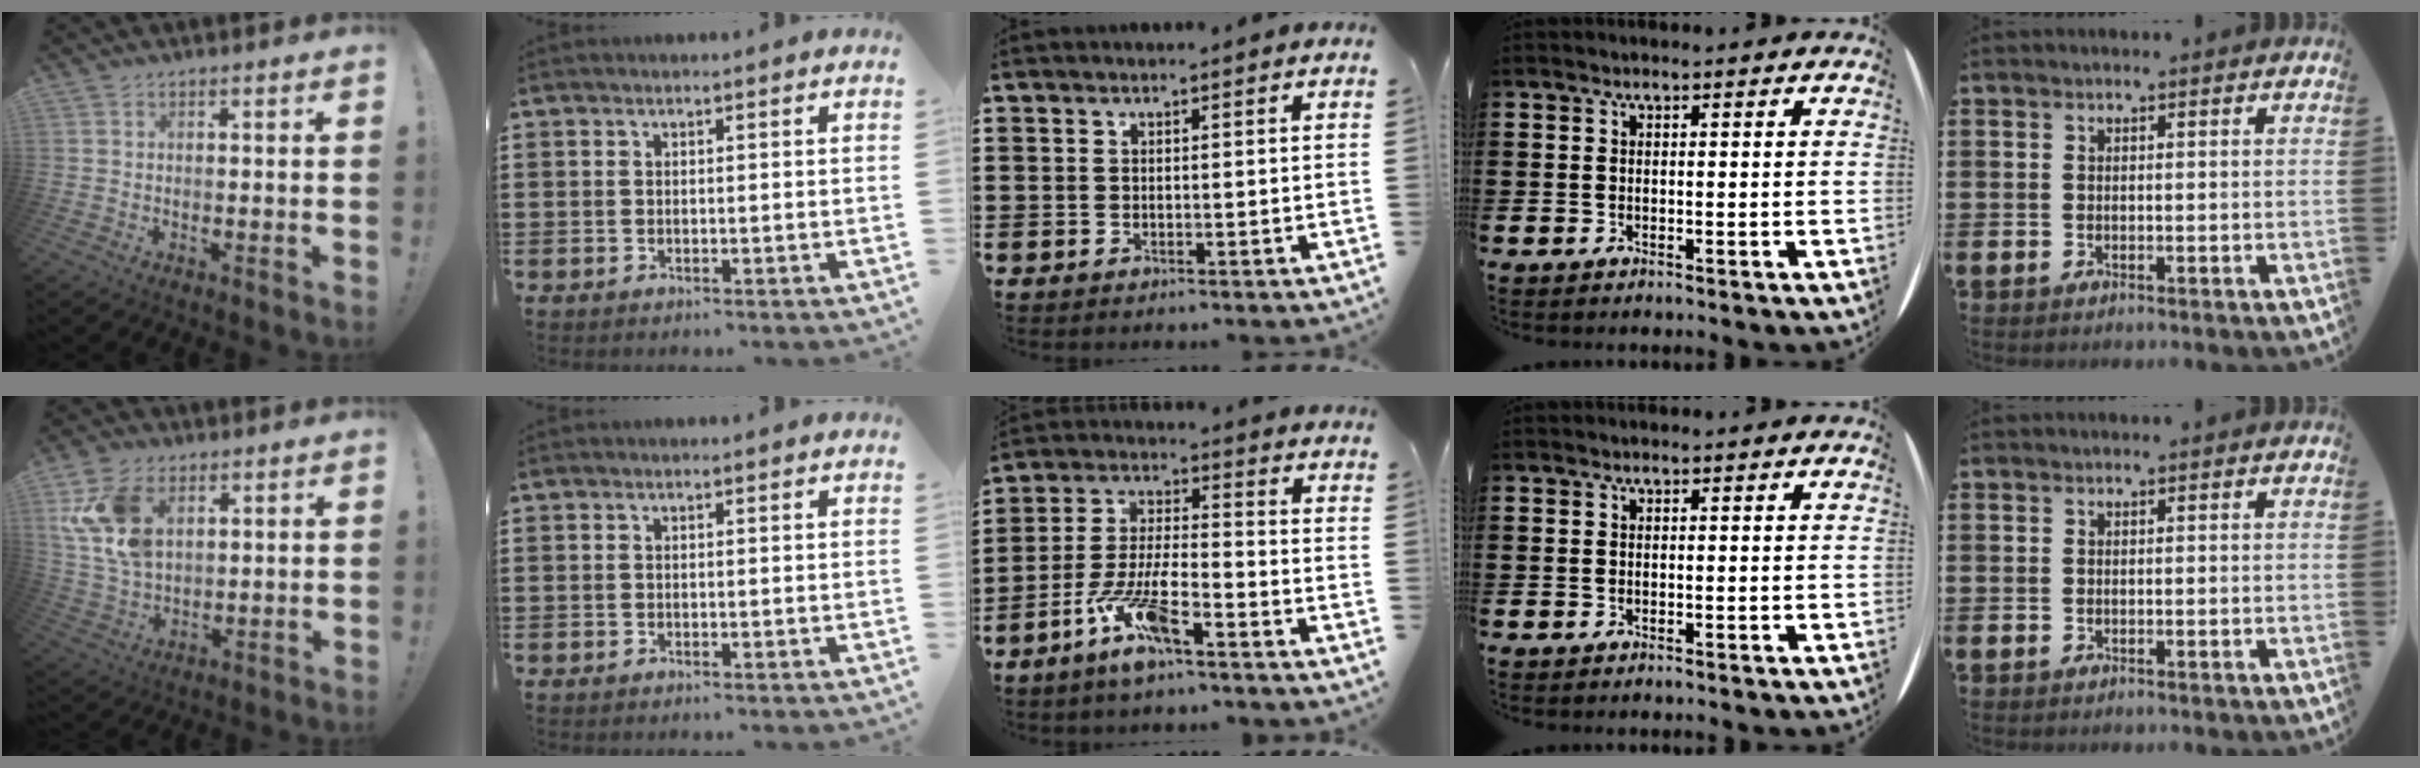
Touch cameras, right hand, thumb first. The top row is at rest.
{"thumb": {"total": 14.4, "force": [5.5, 9.4, 9.4], "torque": [-0.191, -0.011, 0.106]}, "middle": {"total": 9.3, "force": [-5.8, 2.1, 6.9], "torque": [-0.154, -0.005, -0.110]}}